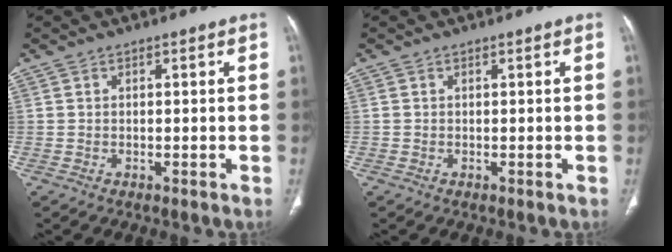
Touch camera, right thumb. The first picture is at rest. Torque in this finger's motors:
{"motor_torque": [0.24, 0.08, -0.01, 0.31, 0.03]}